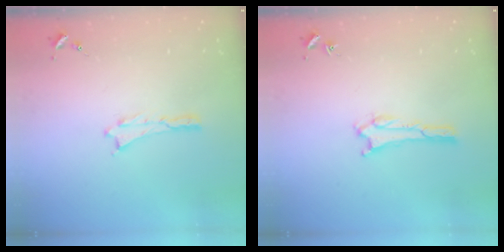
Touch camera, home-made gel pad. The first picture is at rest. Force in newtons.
{"total": 1.1, "press": 1.0, "slide": 0.1}